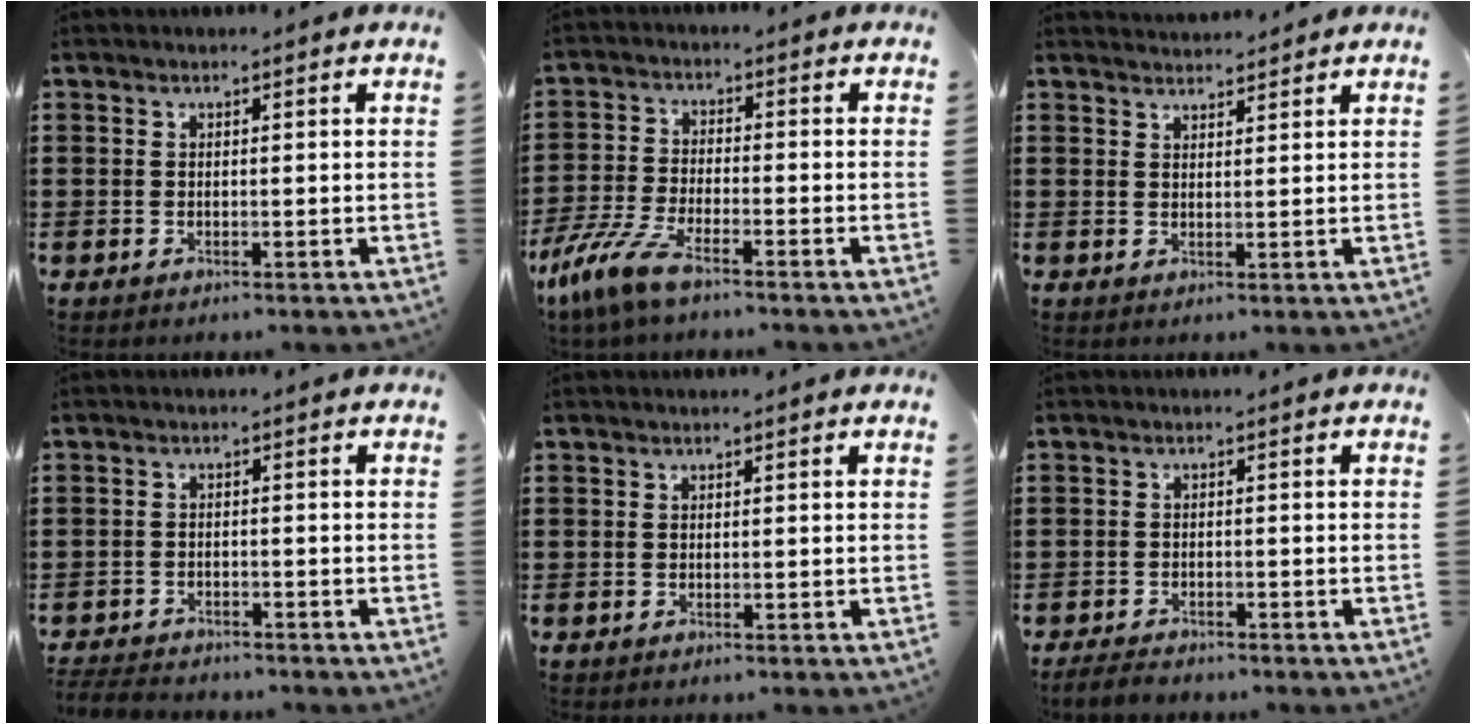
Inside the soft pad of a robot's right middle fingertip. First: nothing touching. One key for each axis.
{"total": 7.0, "fx": -5.4, "fy": 1.1, "fz": 4.3, "tx": -0.118, "ty": -0.018, "tz": -0.108}
{"total": 2.1, "fx": 2.1, "fy": 0.2, "fz": 0.0, "tx": -0.007, "ty": 0.003, "tz": 0.040}
{"total": 3.1, "fx": -3.0, "fy": 0.6, "fz": 0.1, "tx": -0.006, "ty": 0.000, "tz": -0.066}
{"total": 0.0}
{"total": 2.2, "fx": -2.0, "fy": 0.8, "fz": 0.3, "tx": -0.017, "ty": 0.001, "tz": -0.045}